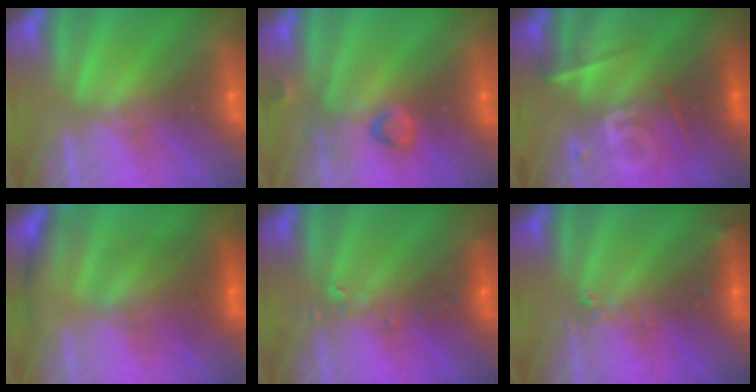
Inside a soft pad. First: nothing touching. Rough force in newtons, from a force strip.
{"total": 2.9}
{"total": 2.3}
{"total": 2.6}
{"total": 2.4}
{"total": 2.4}